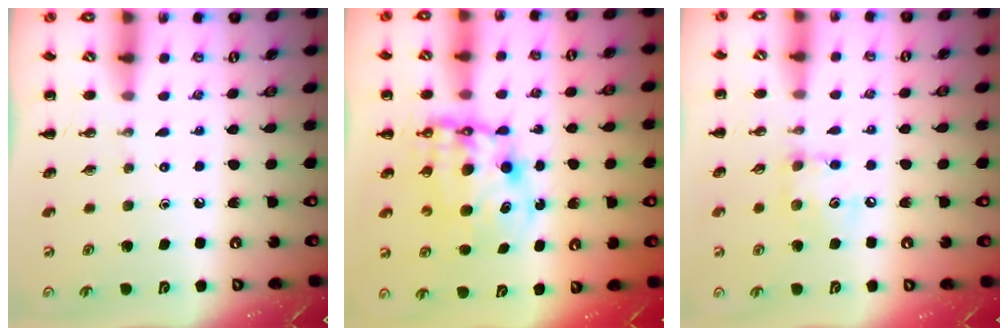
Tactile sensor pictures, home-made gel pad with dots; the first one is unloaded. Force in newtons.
{"total": 10.5, "press": 10.1, "slide": 3.0}
{"total": 7.9, "press": 7.8, "slide": 0.7}